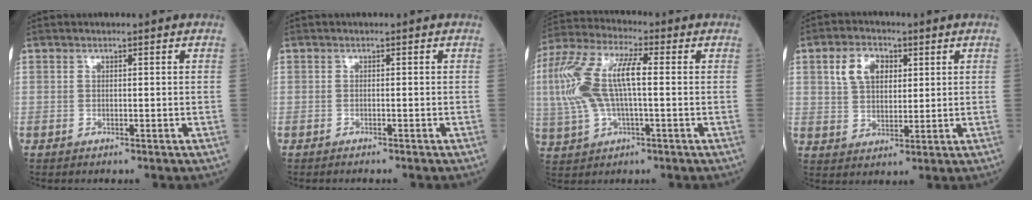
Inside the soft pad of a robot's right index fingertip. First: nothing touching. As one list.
[{"total": 1.6, "force": [-1.4, -0.1, 0.8], "torque": [-0.012, 0.001, -0.015]}, {"total": 13.0, "force": [0.8, 4.2, 12.3], "torque": [-0.290, 0.025, 0.018]}, {"total": 6.6, "force": [2.6, 4.2, 4.5], "torque": [-0.093, 0.017, 0.054]}]